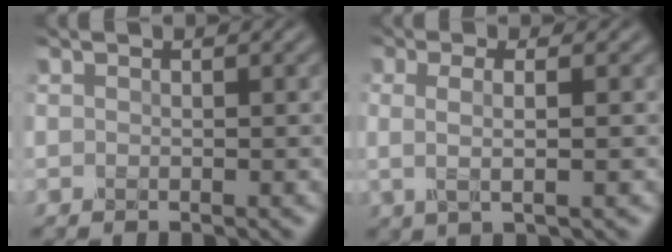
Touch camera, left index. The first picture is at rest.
{"total": 2.8, "force": [0.1, 0.8, 2.7], "torque": [-0.051, 0.000, 0.000]}